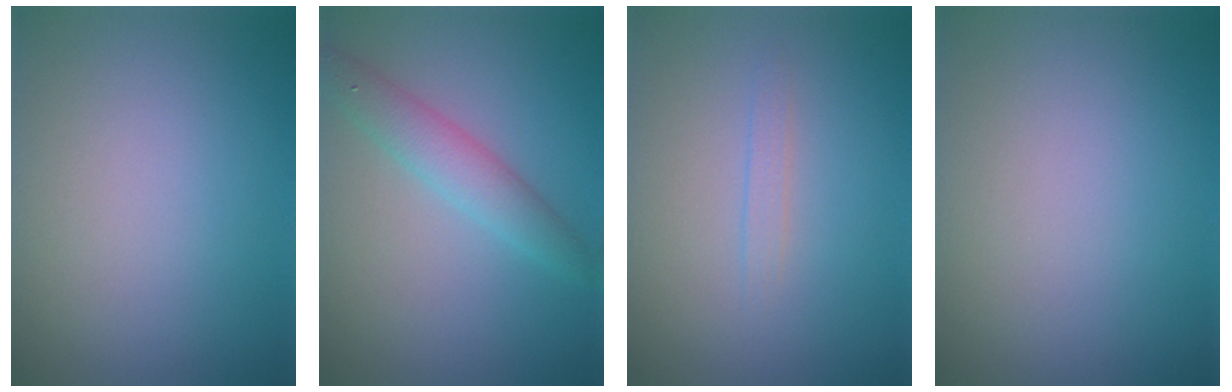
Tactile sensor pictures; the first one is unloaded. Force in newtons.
{"total": 3.0, "press": 3.0, "slide": 0.1}
{"total": 0.9, "press": 0.8, "slide": 0.1}
{"total": 0.0}